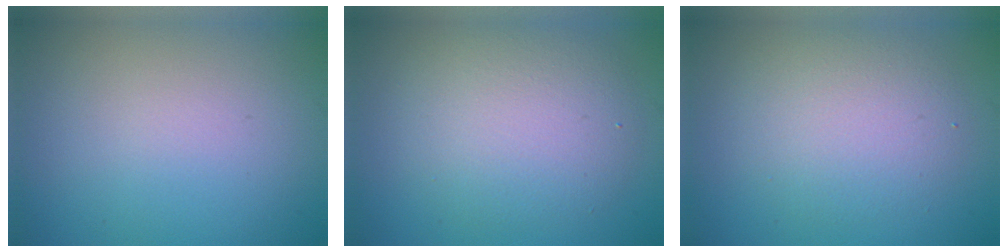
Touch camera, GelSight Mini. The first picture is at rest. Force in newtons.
{"total": 5.3, "press": 5.3, "slide": 0.3}
{"total": 4.0, "press": 4.0, "slide": 0.2}